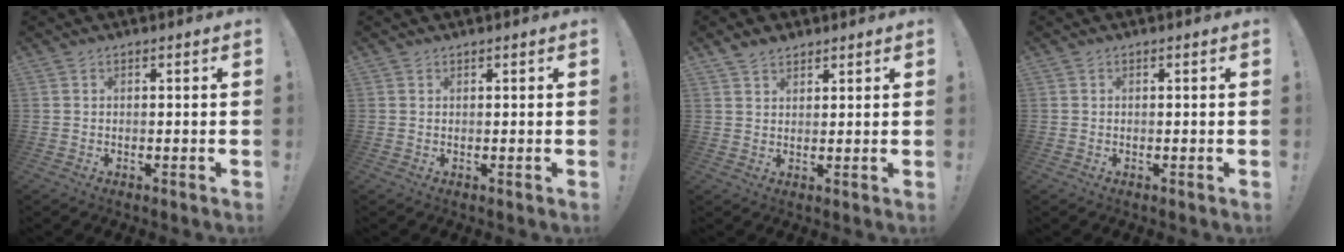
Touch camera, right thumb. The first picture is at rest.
{"total": 0.6, "force": [0.5, 0.0, -0.1], "torque": [0.010, -0.003, 0.009]}
{"total": 3.5, "force": [2.9, 1.7, 0.9], "torque": [-0.015, -0.017, 0.053]}
{"total": 0.6, "force": [0.1, 0.5, -0.3], "torque": [0.006, 0.002, 0.002]}